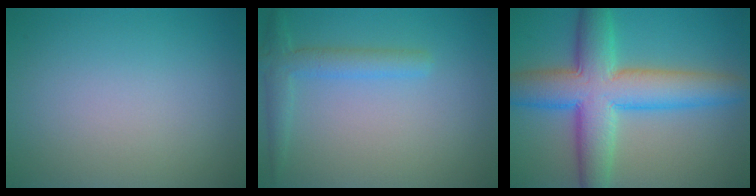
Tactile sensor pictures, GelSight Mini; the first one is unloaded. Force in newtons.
{"total": 2.6, "press": 2.6, "slide": 0.2}
{"total": 9.7, "press": 9.7, "slide": 0.4}